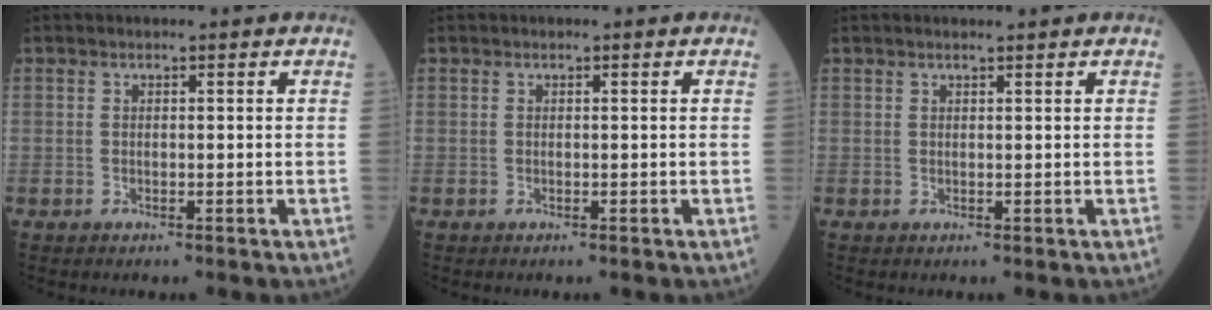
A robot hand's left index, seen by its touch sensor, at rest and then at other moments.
{"total": 0.0}
{"total": 1.2, "force": [1.1, -0.2, 0.4], "torque": [-0.008, 0.003, 0.022]}